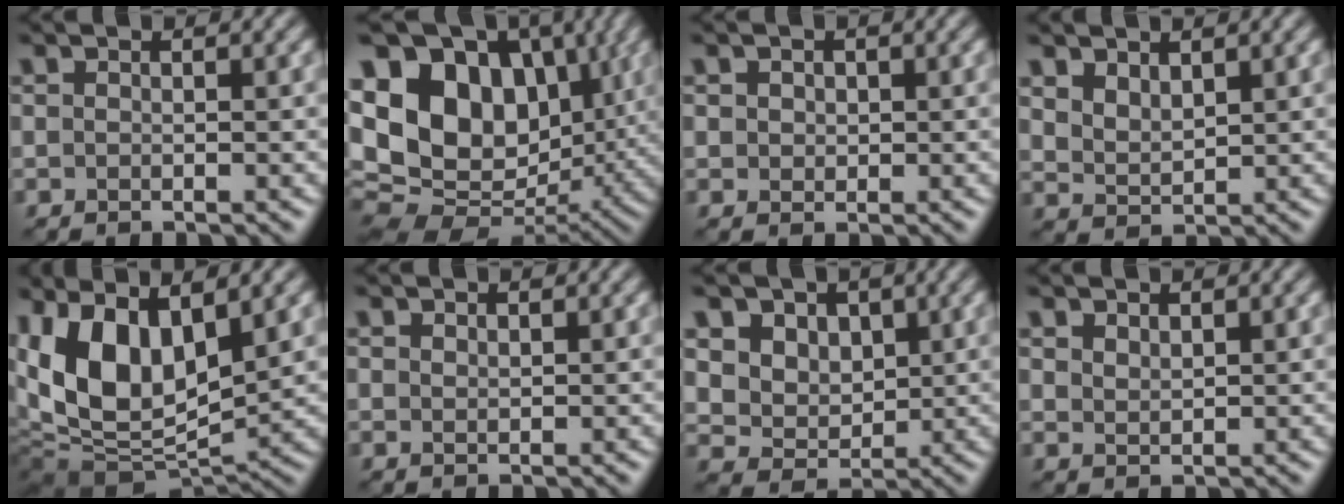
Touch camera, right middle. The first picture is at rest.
{"total": 15.1, "force": [3.6, 10.6, 10.1], "torque": [-0.204, 0.019, 0.059]}
{"total": 1.3, "force": [0.5, 1.1, 0.5], "torque": [-0.004, 0.006, 0.004]}
{"total": 2.5, "force": [1.6, 1.4, 1.3], "torque": [-0.029, -0.006, 0.038]}
{"total": 11.9, "force": [2.1, 6.4, 9.9], "torque": [-0.200, -0.013, 0.039]}
{"total": 0.8, "force": [0.6, 0.5, 0.2], "torque": [-0.004, -0.001, 0.012]}
{"total": 7.1, "force": [3.3, 5.6, 2.8], "torque": [-0.069, 0.001, 0.056]}
{"total": 1.4, "force": [1.1, 0.7, 0.5], "torque": [-0.012, -0.003, 0.025]}